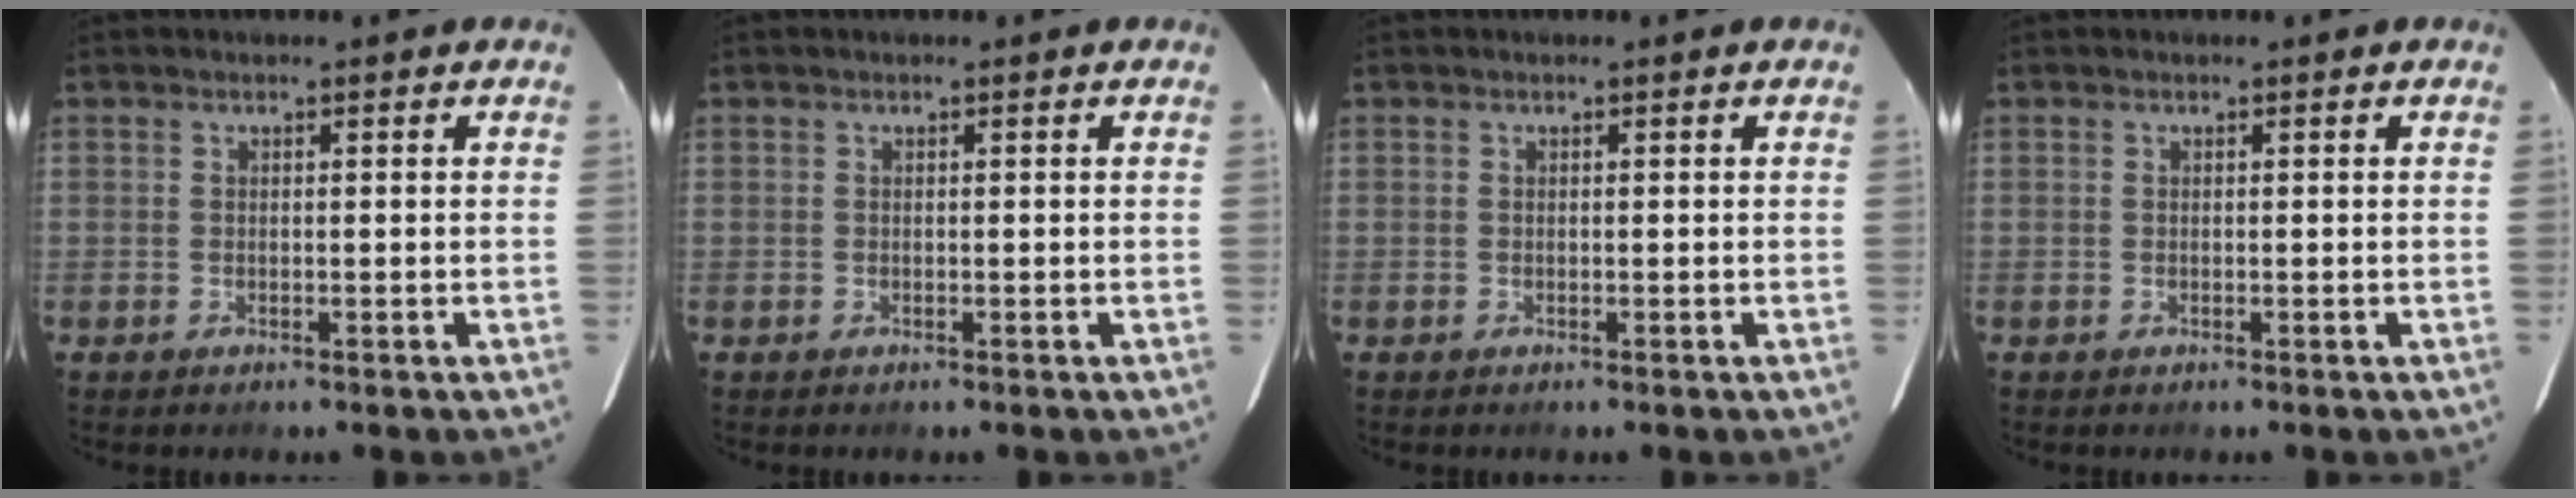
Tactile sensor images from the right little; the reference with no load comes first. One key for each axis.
{"total": 0.0}
{"total": 0.0}
{"total": 0.0}